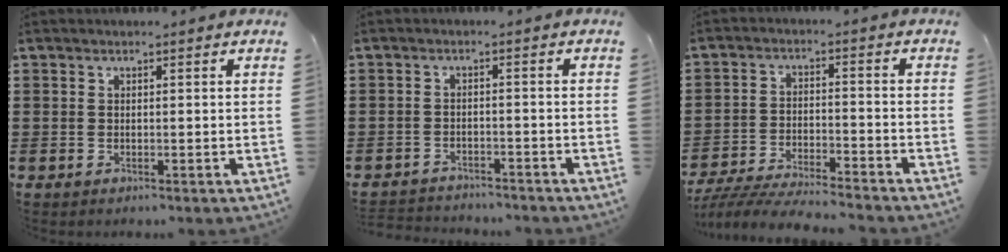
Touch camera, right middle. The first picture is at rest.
{"total": 2.3, "force": [-2.3, 0.3, -0.1], "torque": [-0.005, 0.000, -0.050]}
{"total": 5.9, "force": [-5.7, 0.2, 1.5], "torque": [-0.034, -0.002, -0.114]}